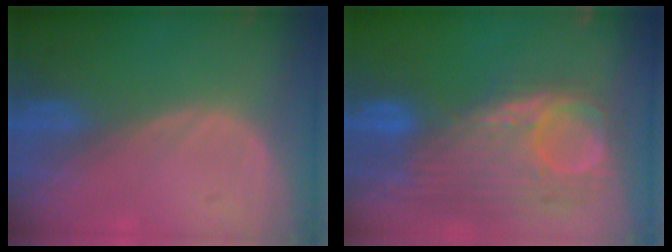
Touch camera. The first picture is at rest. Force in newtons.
{"total": 12.2, "press": 10.4, "slide": 6.3}